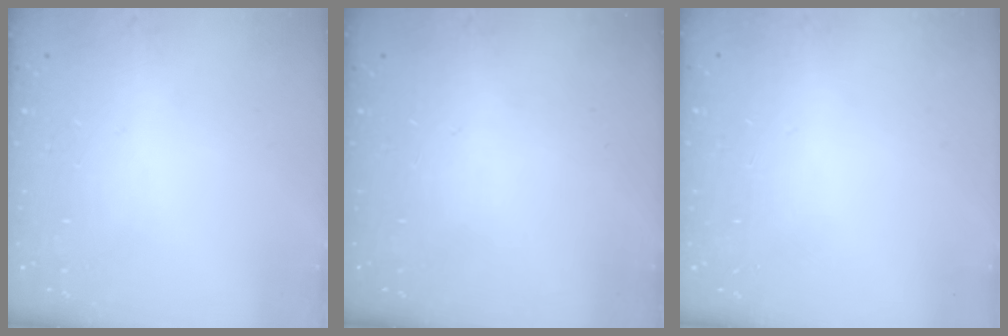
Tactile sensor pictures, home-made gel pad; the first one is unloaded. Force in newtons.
{"total": 0.0}
{"total": 0.0}